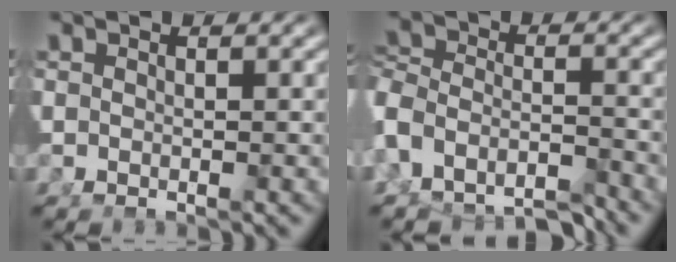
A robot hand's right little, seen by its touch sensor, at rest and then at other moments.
{"total": 4.6, "force": [-3.1, 2.6, 2.1], "torque": [-0.051, -0.018, -0.051]}